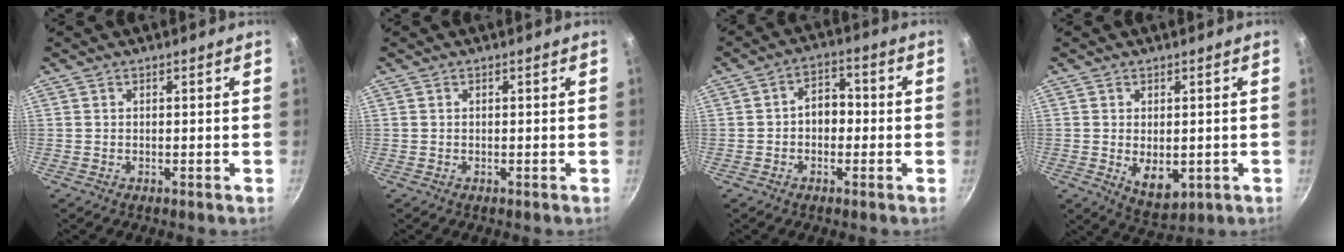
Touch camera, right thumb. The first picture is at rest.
{"total": 0.0}
{"total": 5.3, "force": [-0.7, 3.9, 3.5], "torque": [-0.018, 0.019, -0.019]}
{"total": 6.6, "force": [-0.7, 4.2, 5.0], "torque": [-0.065, -0.014, 0.005]}